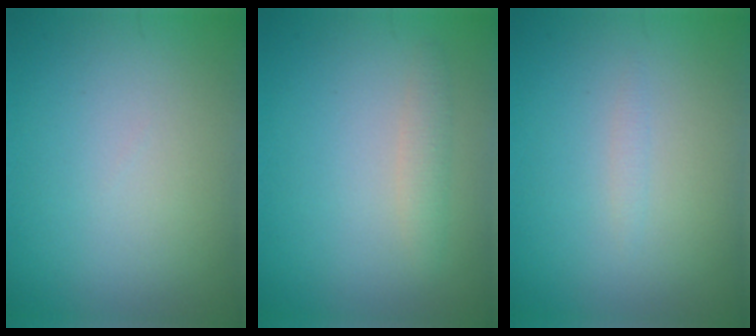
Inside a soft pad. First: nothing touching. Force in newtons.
{"total": 1.4, "press": 1.4, "slide": 0.0}
{"total": 0.6, "press": 0.6, "slide": 0.0}